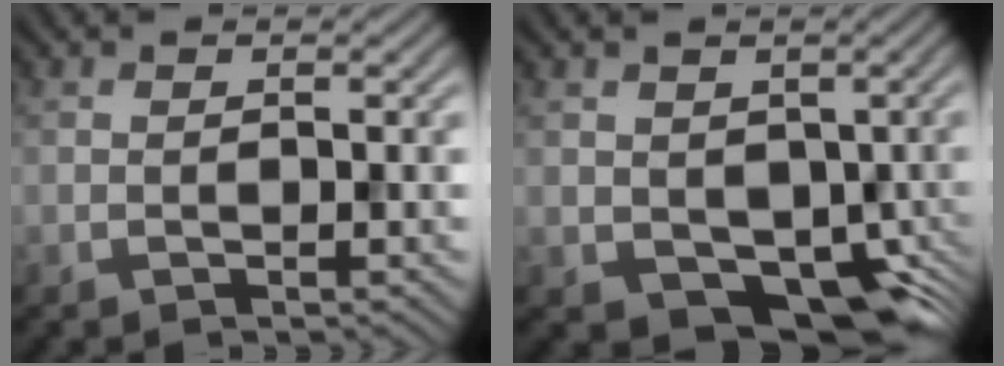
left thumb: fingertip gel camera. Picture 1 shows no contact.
{"total": 7.7, "force": [-1.3, 5.7, 5.0], "torque": [-0.084, -0.034, -0.013]}